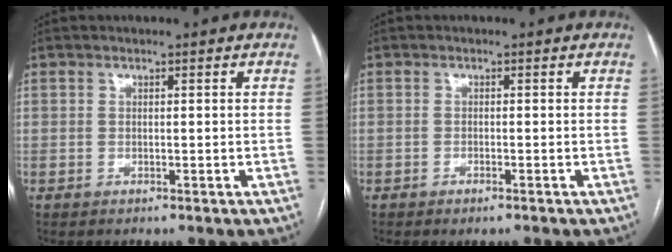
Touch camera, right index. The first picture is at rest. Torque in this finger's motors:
{"motor_torque": [0.33, -0.09, -0.05, 0.00]}